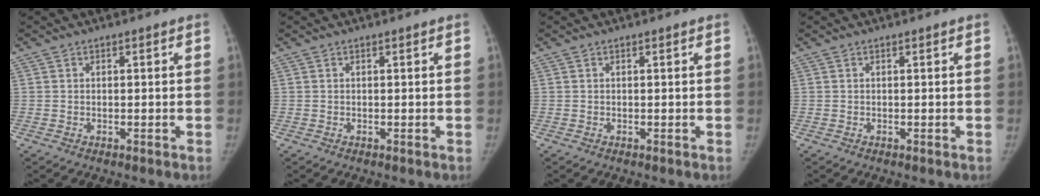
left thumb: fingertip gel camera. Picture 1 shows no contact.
{"total": 0.0}
{"total": 0.0}
{"total": 0.0}